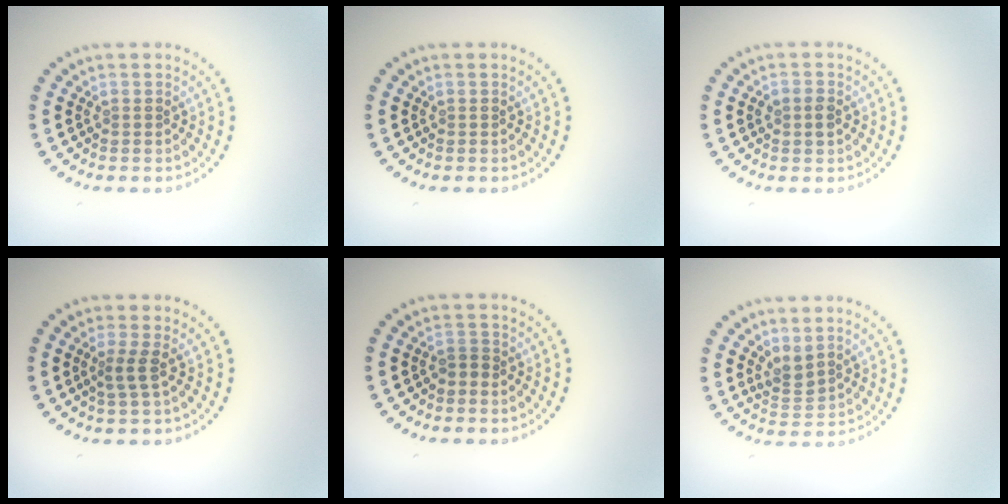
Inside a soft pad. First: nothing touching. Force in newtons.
{"total": 0.0}
{"total": 1.4, "press": 1.4, "slide": 0.1}
{"total": 1.6, "press": 1.0, "slide": 1.3}
{"total": 0.9, "press": 0.7, "slide": 0.6}
{"total": 1.8, "press": 1.4, "slide": 1.1}